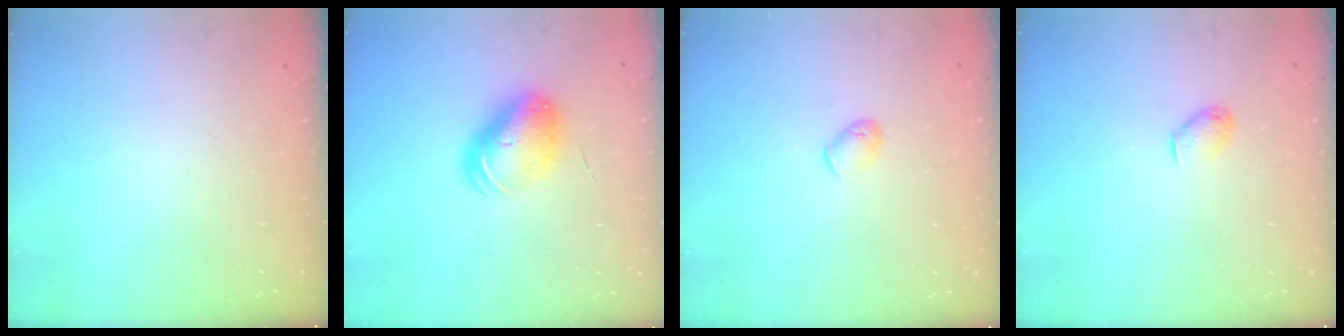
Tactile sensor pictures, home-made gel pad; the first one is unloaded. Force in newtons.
{"total": 8.9, "press": 8.7, "slide": 1.5}
{"total": 4.8, "press": 4.7, "slide": 0.8}
{"total": 5.4, "press": 5.3, "slide": 0.7}